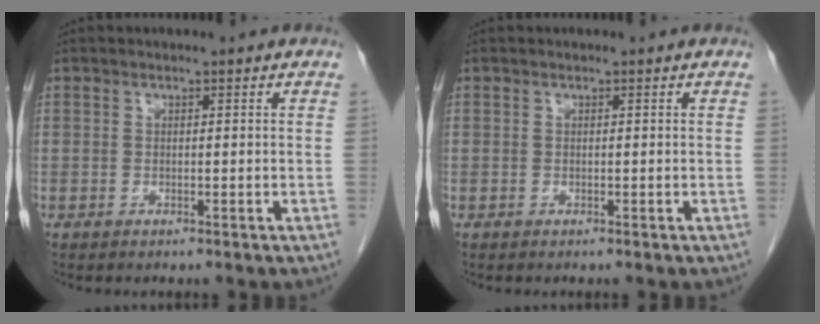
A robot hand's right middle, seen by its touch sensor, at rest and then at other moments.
{"total": 0.0}